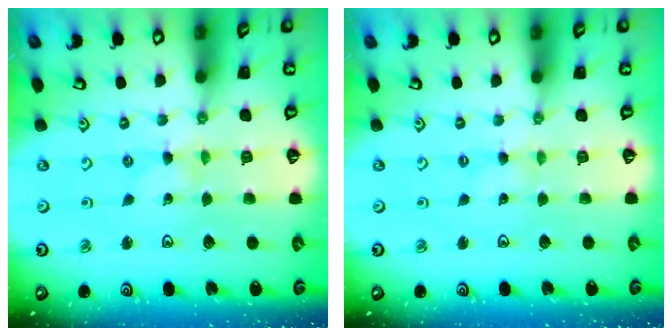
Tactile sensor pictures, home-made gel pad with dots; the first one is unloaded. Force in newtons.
{"total": 1.0, "press": 0.9, "slide": 0.2}